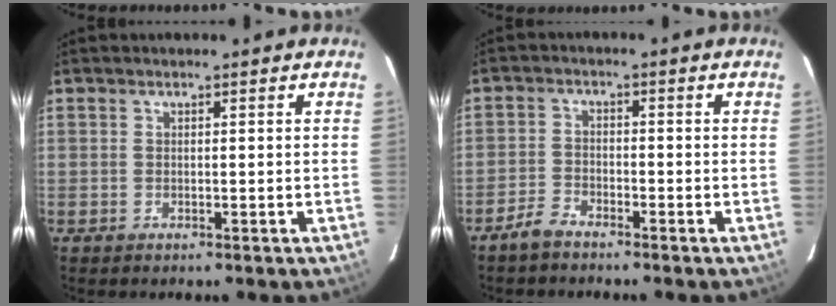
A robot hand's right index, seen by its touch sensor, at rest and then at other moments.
{"total": 3.5, "force": [-3.1, 1.2, 1.1], "torque": [-0.037, 0.006, -0.062]}